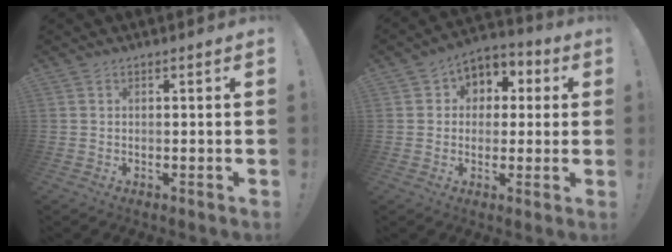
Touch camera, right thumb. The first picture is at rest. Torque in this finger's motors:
{"motor_torque": [0.06, 0.08, 0.04, 0.07, 0.00]}